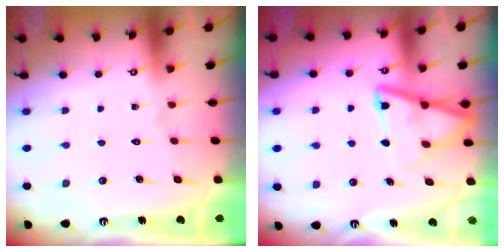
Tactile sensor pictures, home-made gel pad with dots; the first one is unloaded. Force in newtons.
{"total": 9.6, "press": 9.6, "slide": 1.0}